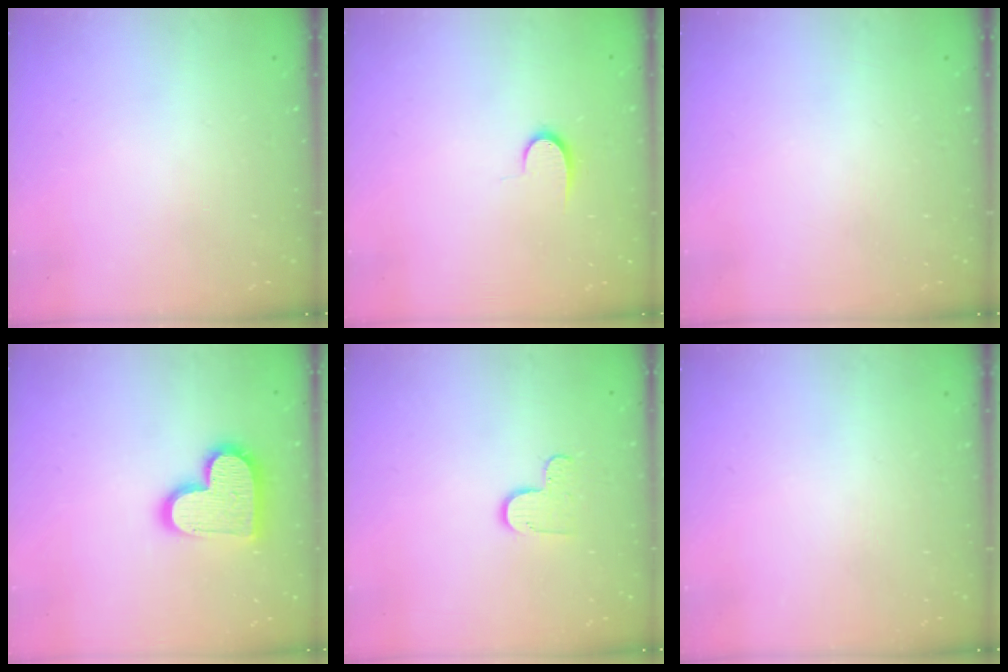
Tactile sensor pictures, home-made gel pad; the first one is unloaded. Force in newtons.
{"total": 6.7, "press": 6.7, "slide": 0.7}
{"total": 0.0}
{"total": 16.2, "press": 16.1, "slide": 1.3}
{"total": 5.7, "press": 5.7, "slide": 0.3}
{"total": 0.0}